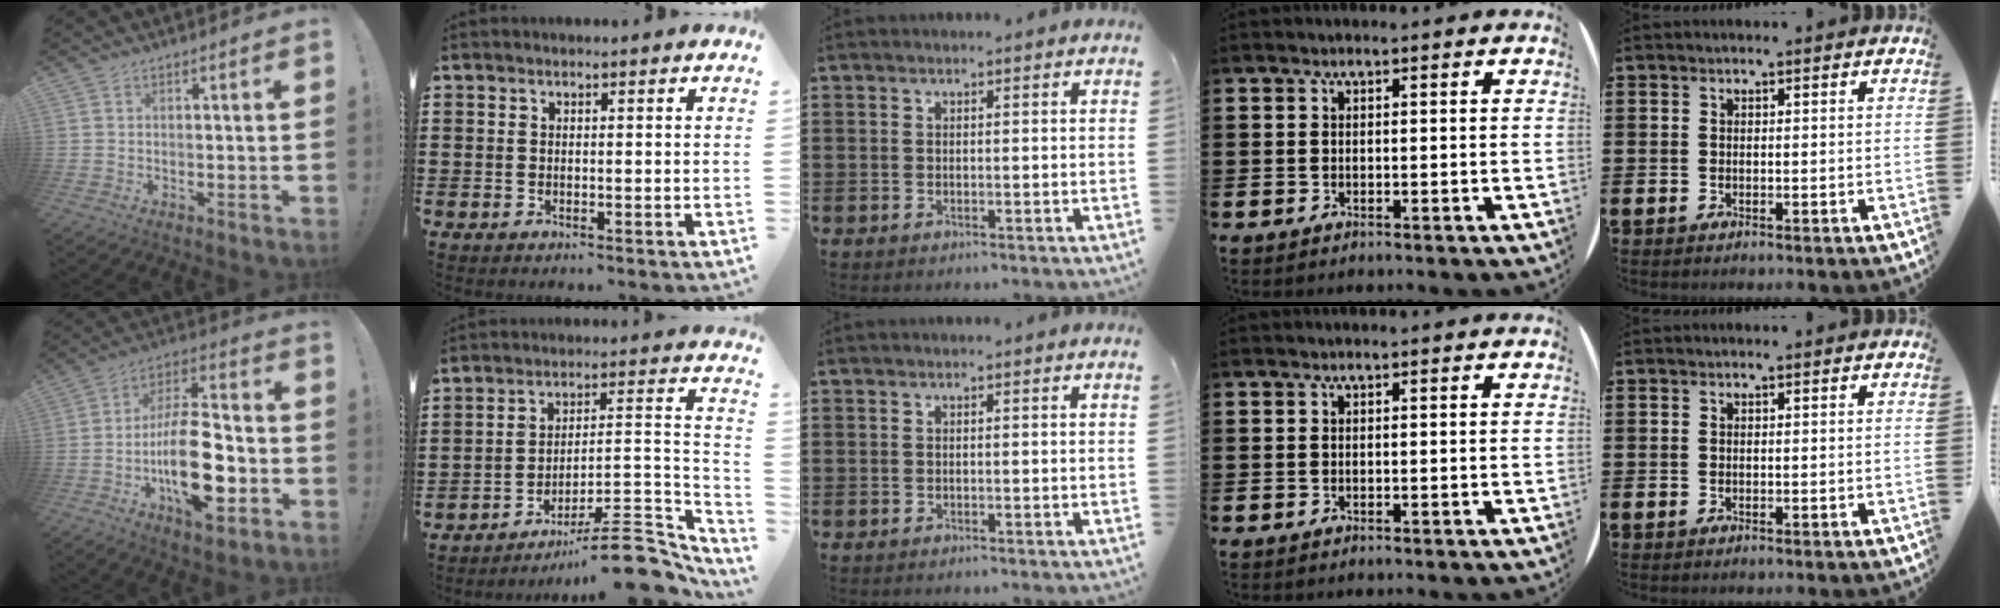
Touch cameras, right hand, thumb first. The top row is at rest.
{"thumb": {"total": 22.4, "force": [-5.8, 10.1, 19.1], "torque": [-0.326, 0.023, -0.085]}, "index": {"total": 10.7, "force": [-8.5, 2.2, 6.0], "torque": [-0.073, 0.026, -0.162]}}